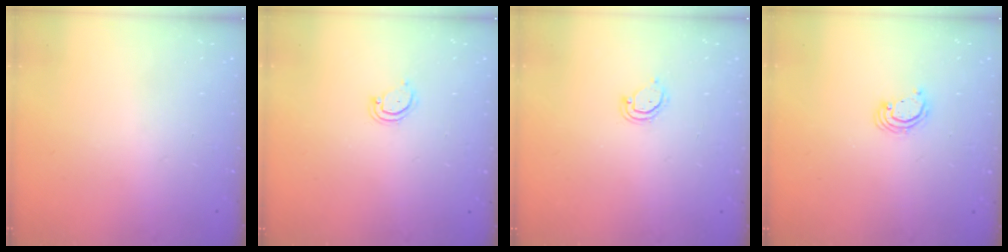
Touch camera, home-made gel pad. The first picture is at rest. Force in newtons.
{"total": 3.7, "press": 3.7, "slide": 0.4}
{"total": 4.0, "press": 4.0, "slide": 0.4}
{"total": 2.4, "press": 2.4, "slide": 0.1}